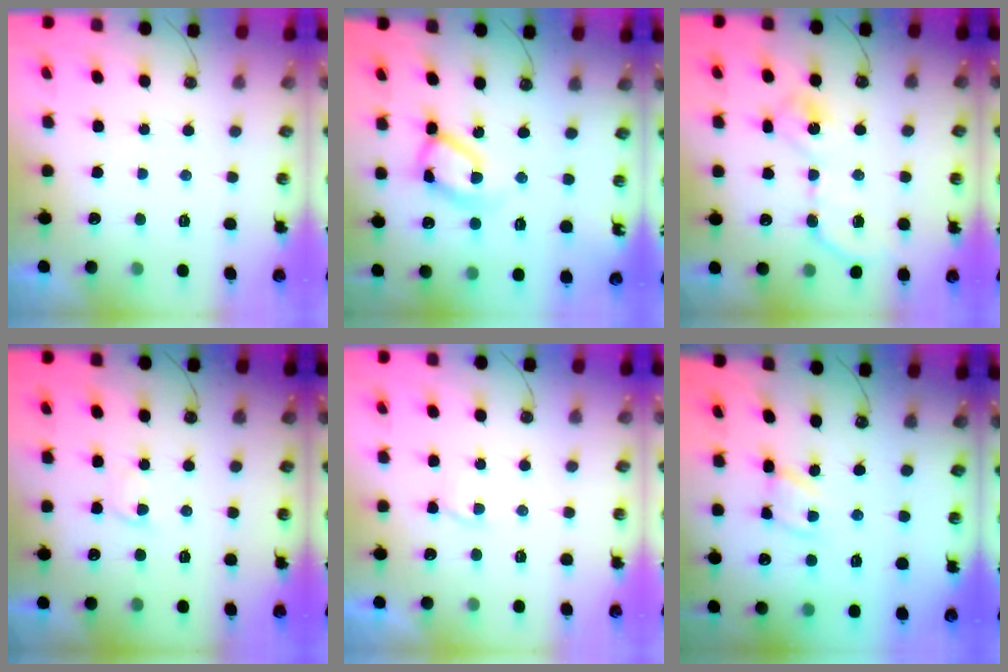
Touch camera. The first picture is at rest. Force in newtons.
{"total": 13.6, "press": 13.5, "slide": 1.0}
{"total": 11.7, "press": 11.7, "slide": 0.4}
{"total": 1.6, "press": 1.6, "slide": 0.3}
{"total": 2.8, "press": 2.8, "slide": 0.4}
{"total": 3.6, "press": 3.6, "slide": 0.2}